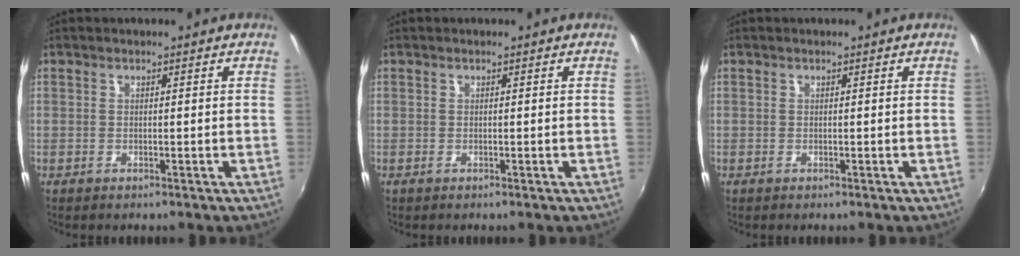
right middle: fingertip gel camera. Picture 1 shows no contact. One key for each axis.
{"total": 0.0}
{"total": 0.0}